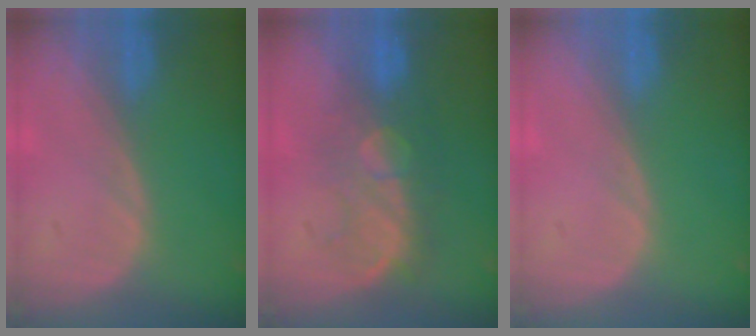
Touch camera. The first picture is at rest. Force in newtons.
{"total": 8.1, "press": 7.9, "slide": 1.8}
{"total": 0.0}